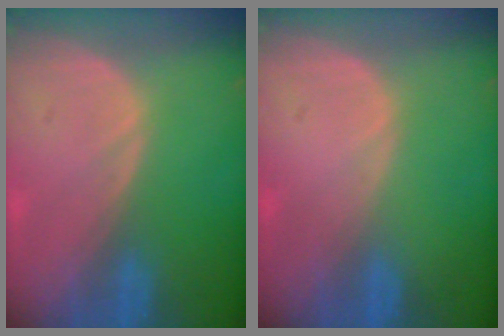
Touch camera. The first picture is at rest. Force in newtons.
{"total": 0.0}